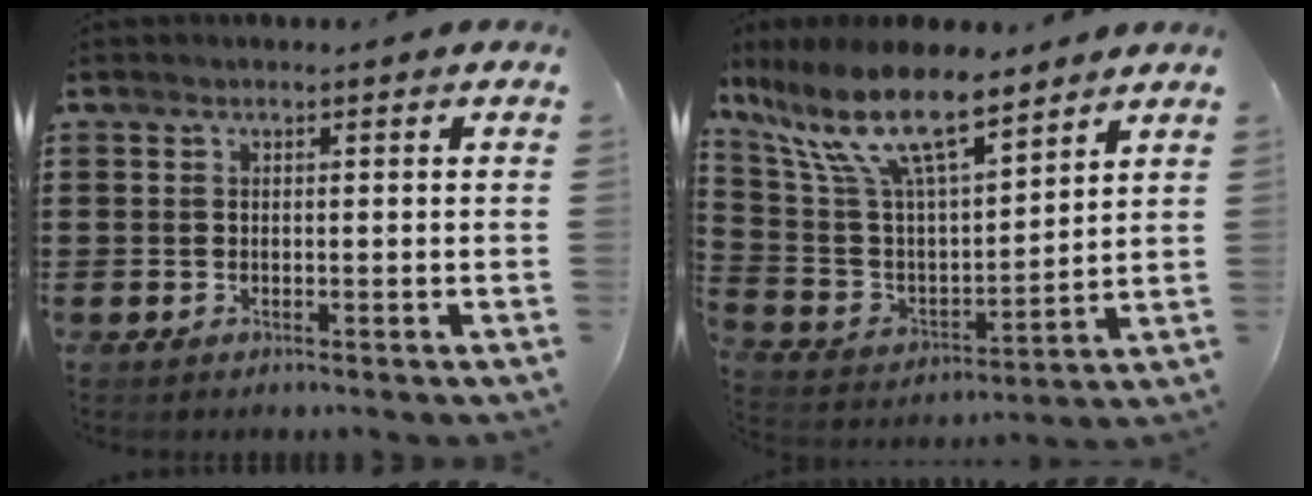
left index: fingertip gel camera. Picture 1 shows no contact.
{"total": 13.4, "force": [9.3, 3.8, 8.9], "torque": [-0.209, -0.045, 0.160]}